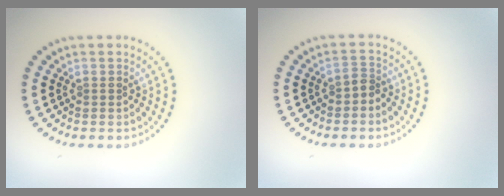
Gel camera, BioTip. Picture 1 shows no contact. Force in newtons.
{"total": 1.2, "press": 0.9, "slide": 0.8}